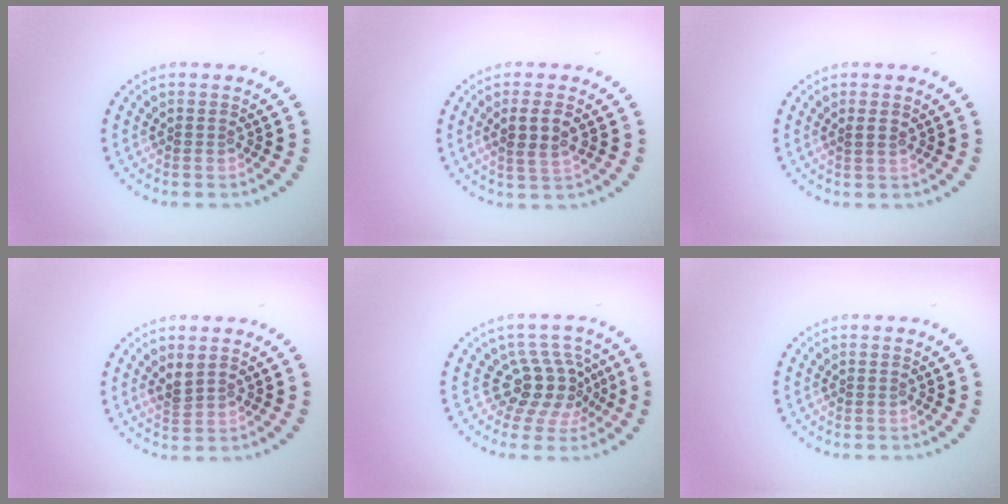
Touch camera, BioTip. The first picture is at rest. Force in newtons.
{"total": 2.6, "press": 2.4, "slide": 1.1}
{"total": 0.7, "press": 0.5, "slide": 0.5}
{"total": 1.4, "press": 1.2, "slide": 0.7}
{"total": 4.1, "press": 2.9, "slide": 2.9}
{"total": 0.0}